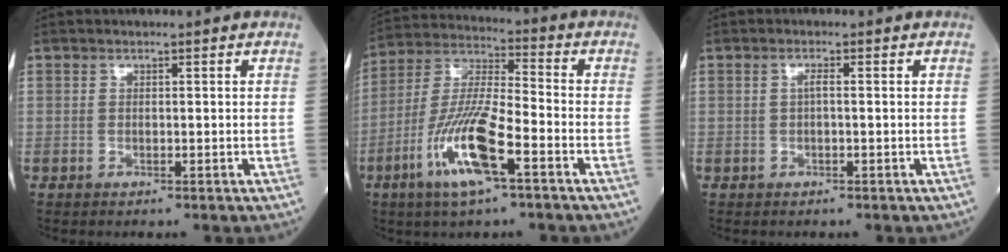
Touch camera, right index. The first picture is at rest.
{"total": 13.1, "force": [-5.9, 2.0, 11.5], "torque": [-0.239, -0.010, -0.114]}
{"total": 1.0, "force": [0.0, 0.1, 1.0], "torque": [-0.019, 0.004, -0.002]}